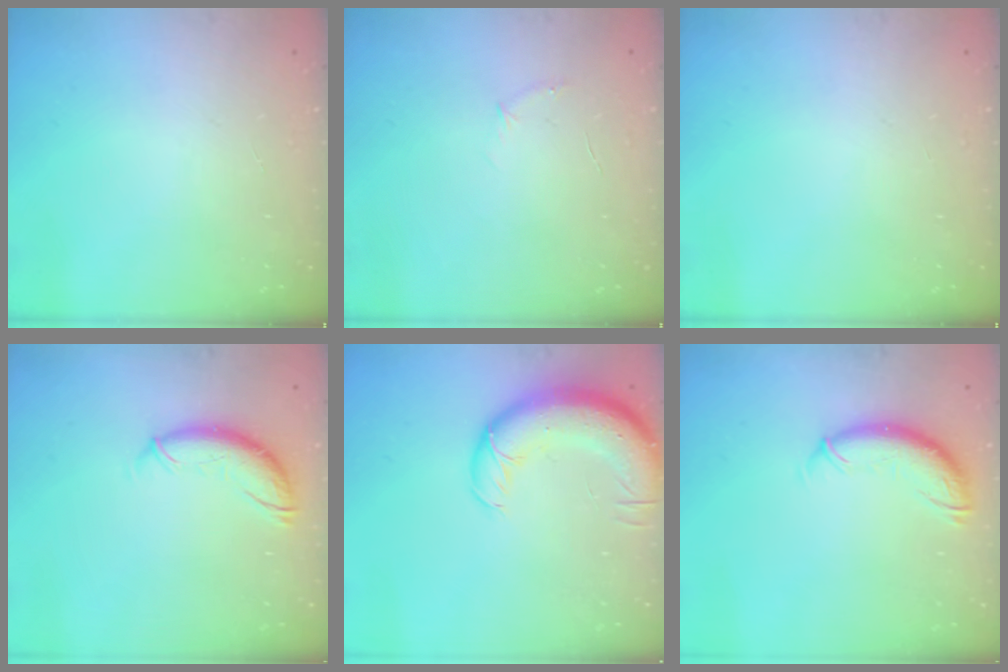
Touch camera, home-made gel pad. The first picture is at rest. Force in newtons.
{"total": 3.7, "press": 3.6, "slide": 1.0}
{"total": 0.0}
{"total": 10.8, "press": 10.6, "slide": 1.8}
{"total": 14.5, "press": 14.1, "slide": 3.5}
{"total": 10.4, "press": 10.3, "slide": 0.9}